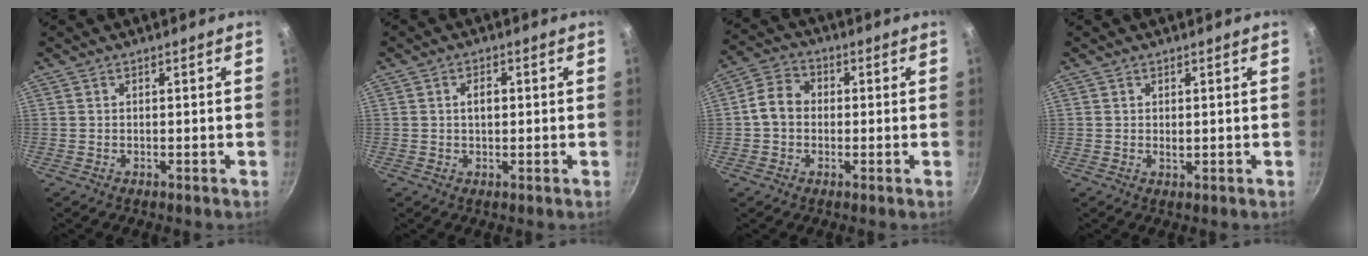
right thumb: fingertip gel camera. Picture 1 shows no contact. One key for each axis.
{"total": 2.7, "fx": 0.3, "fy": 1.7, "fz": 2.1, "tx": -0.026, "ty": 0.006, "tz": 0.003}
{"total": 6.6, "fx": -0.1, "fy": 5.4, "fz": 3.8, "tx": -0.048, "ty": 0.018, "tz": -0.019}
{"total": 0.9, "fx": 0.3, "fy": 0.6, "fz": 0.7, "tx": -0.010, "ty": -0.002, "tz": 0.004}